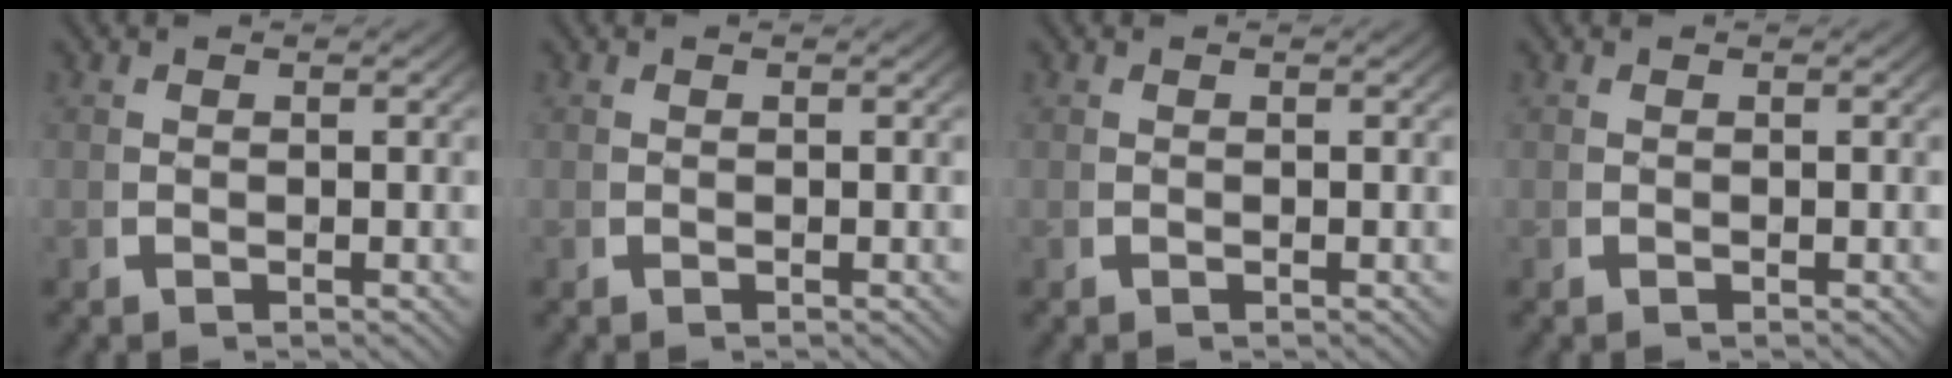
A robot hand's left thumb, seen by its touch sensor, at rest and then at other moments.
{"total": 0.0}
{"total": 0.0}
{"total": 0.0}